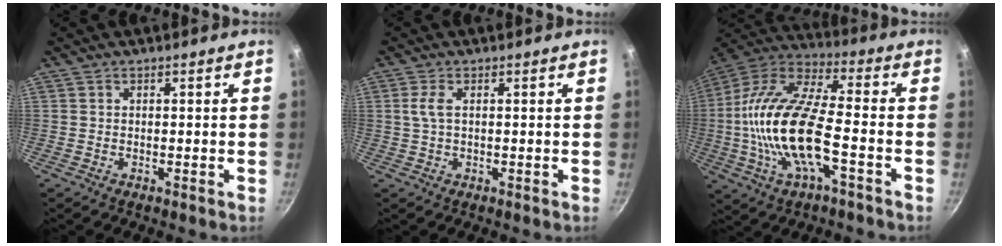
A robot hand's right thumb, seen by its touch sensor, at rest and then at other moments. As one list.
[{"total": 2.7, "force": [0.5, 1.1, 2.4], "torque": [-0.057, 0.005, 0.009]}, {"total": 20.5, "force": [-4.3, 7.8, 18.4], "torque": [-0.366, 0.033, -0.097]}]